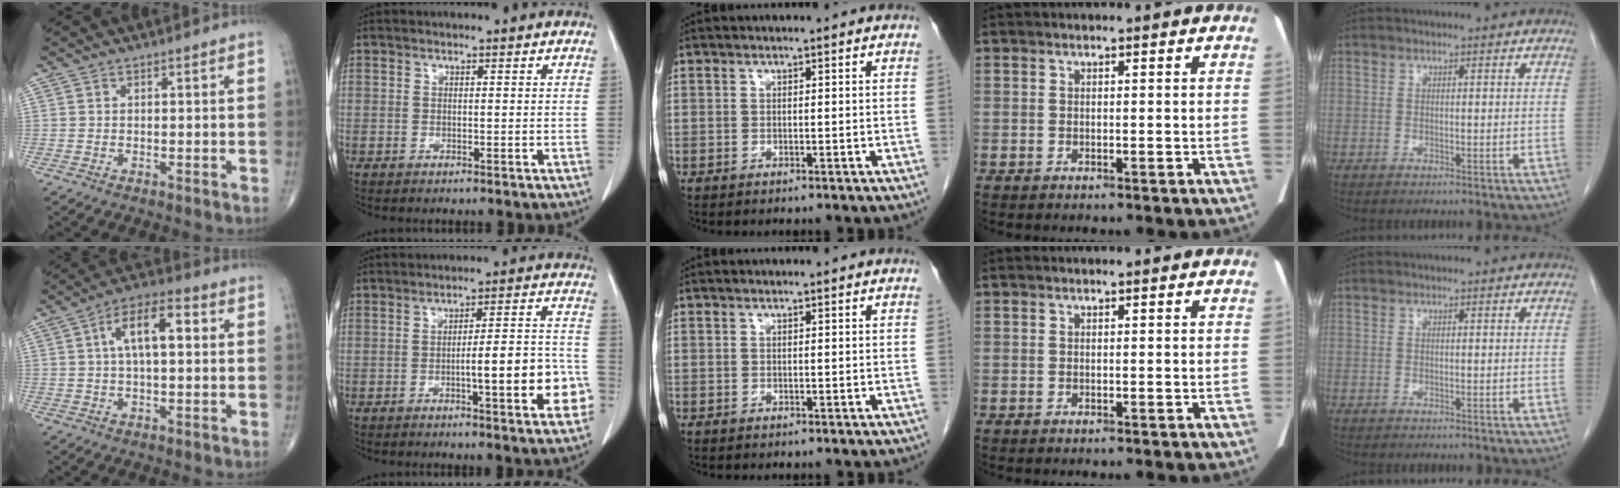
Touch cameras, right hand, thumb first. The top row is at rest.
{"thumb": {"total": 9.8, "force": [2.0, 4.1, 8.7], "torque": [-0.145, 0.023, 0.025]}, "index": {"total": 11.3, "force": [-3.4, 1.8, 10.6], "torque": [-0.134, 0.021, -0.041]}}